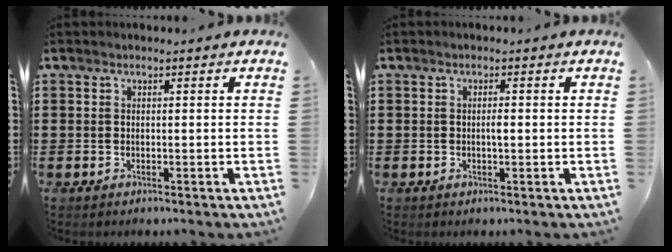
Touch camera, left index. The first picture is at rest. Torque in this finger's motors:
{"motor_torque": [0.11, 0.05, 0.07, 0.02]}